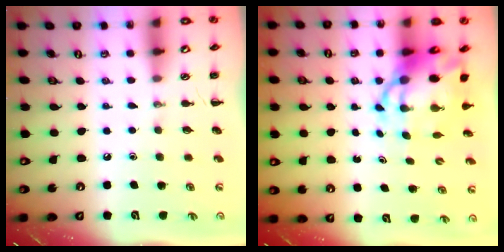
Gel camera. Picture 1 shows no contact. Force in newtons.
{"total": 9.2, "press": 8.9, "slide": 2.6}